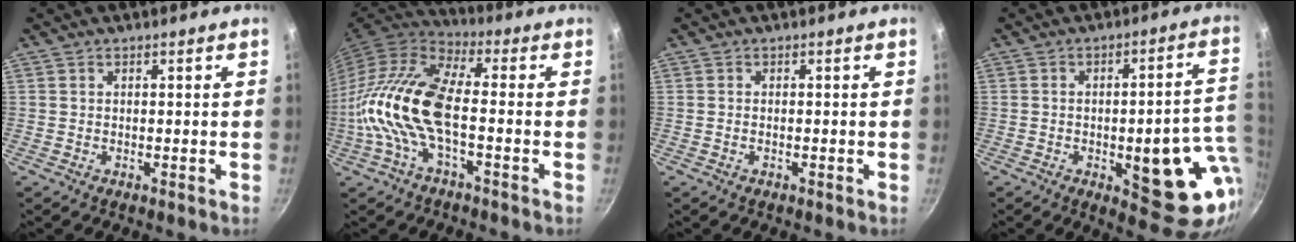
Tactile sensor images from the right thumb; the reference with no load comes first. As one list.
[{"total": 15.8, "force": [-2.8, 6.5, 14.1], "torque": [-0.284, 0.033, -0.071]}, {"total": 0.5, "force": [-0.3, 0.2, 0.4], "torque": [-0.012, 0.004, -0.008]}, {"total": 18.3, "force": [-3.8, 7.2, 16.3], "torque": [-0.149, 0.016, -0.045]}]